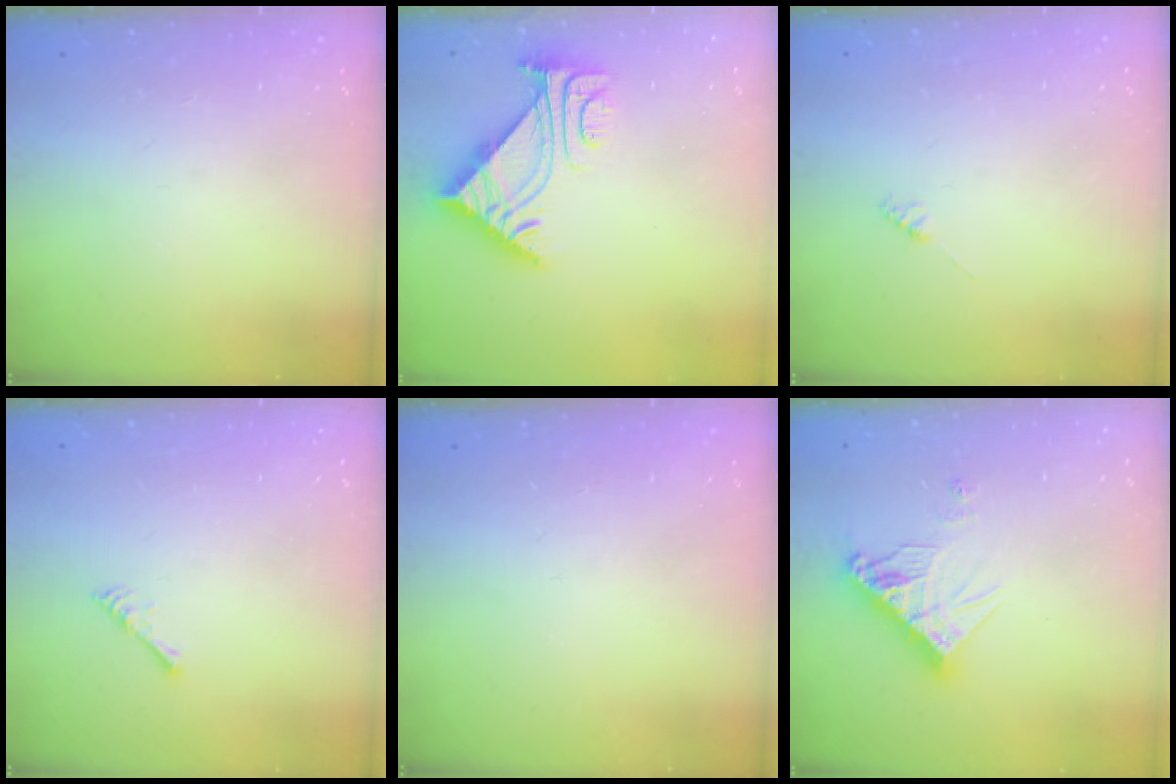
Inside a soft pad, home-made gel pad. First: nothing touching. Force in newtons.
{"total": 5.9, "press": 5.8, "slide": 0.6}
{"total": 2.3, "press": 2.3, "slide": 0.3}
{"total": 1.7, "press": 1.6, "slide": 0.4}
{"total": 0.0}
{"total": 12.1, "press": 12.0, "slide": 0.9}